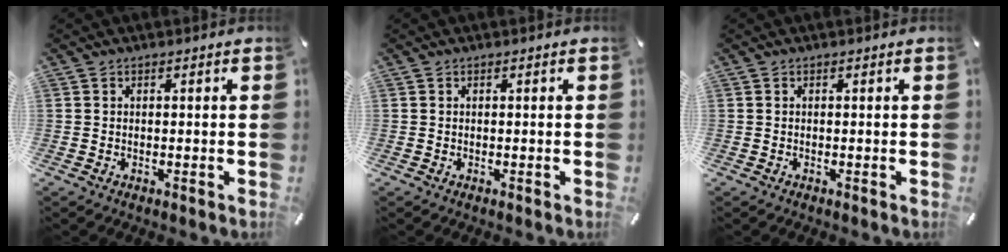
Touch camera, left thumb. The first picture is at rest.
{"total": 0.0}
{"total": 0.0}